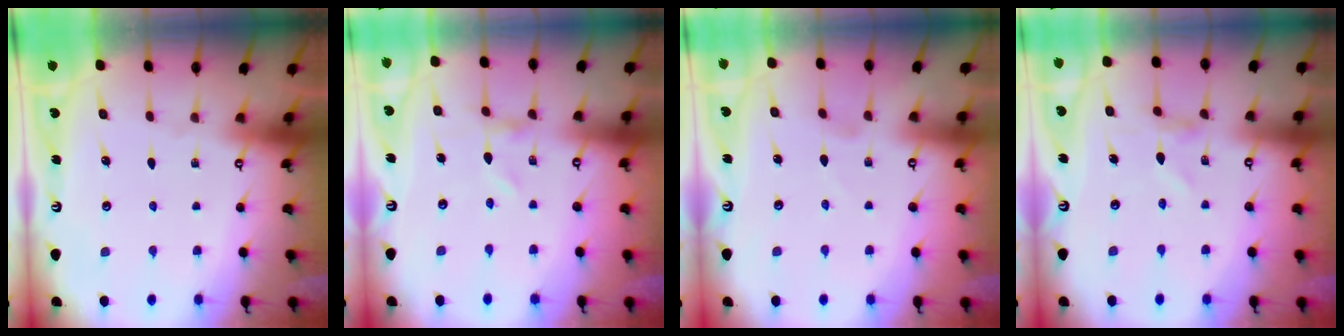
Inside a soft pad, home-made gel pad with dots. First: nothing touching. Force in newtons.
{"total": 0.0}
{"total": 0.9, "press": 0.9, "slide": 0.1}
{"total": 0.0}